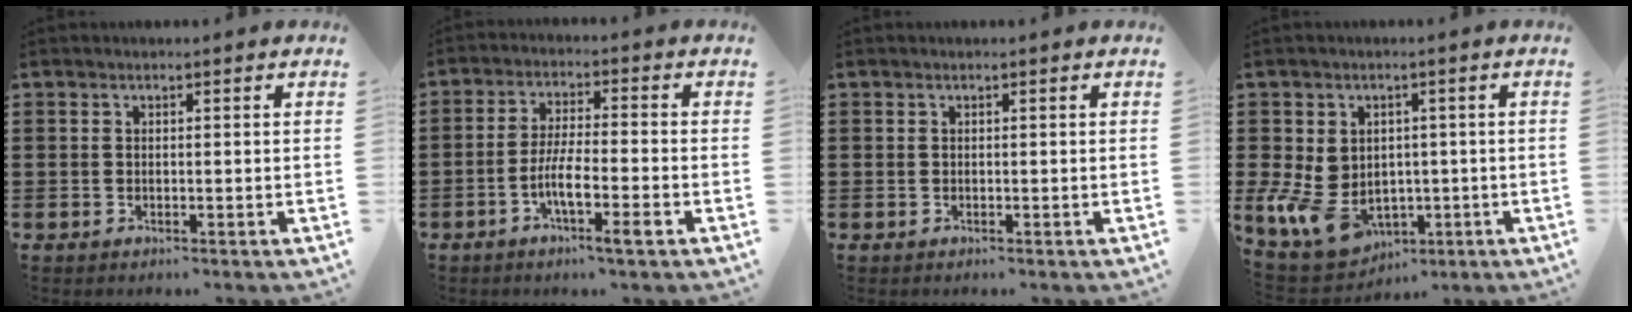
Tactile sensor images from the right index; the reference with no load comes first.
{"total": 7.0, "force": [-3.1, 1.1, 6.2], "torque": [-0.129, -0.010, -0.062]}
{"total": 0.0}
{"total": 8.8, "force": [-1.5, 7.0, 5.0], "torque": [-0.141, 0.000, -0.023]}